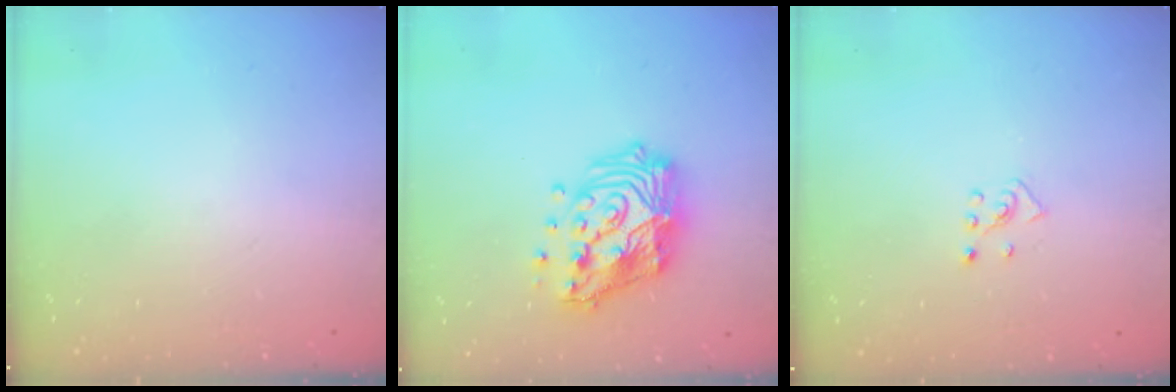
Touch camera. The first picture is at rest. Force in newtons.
{"total": 18.1, "press": 18.0, "slide": 1.5}
{"total": 2.7, "press": 2.6, "slide": 0.9}